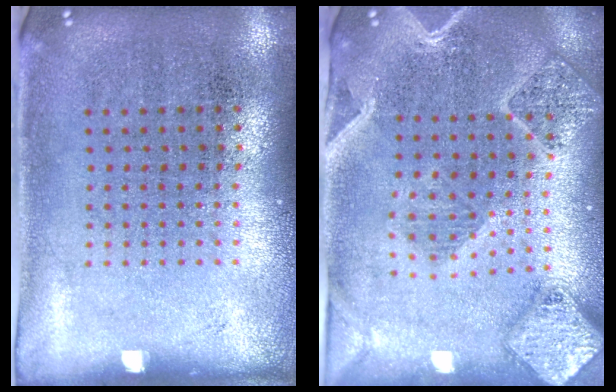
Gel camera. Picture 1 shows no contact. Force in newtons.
{"total": 2.7, "press": 2.4, "slide": 1.2}